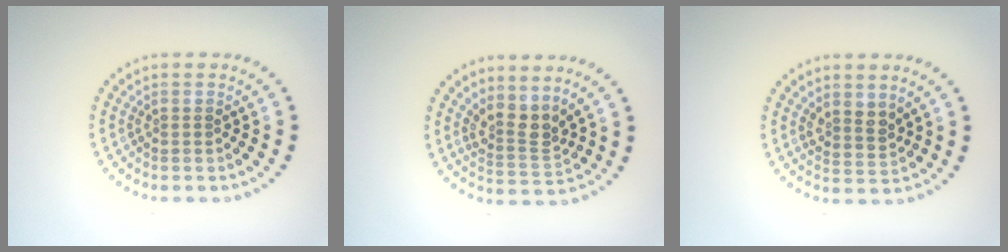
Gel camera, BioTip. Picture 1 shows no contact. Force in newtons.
{"total": 2.8, "press": 2.1, "slide": 1.9}
{"total": 2.0, "press": 1.7, "slide": 1.2}